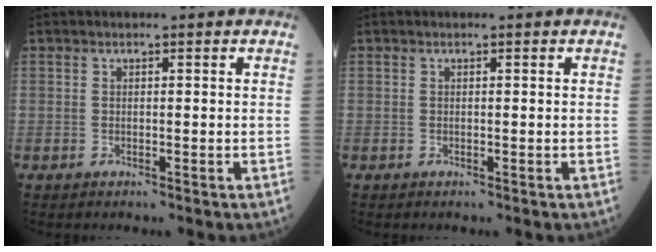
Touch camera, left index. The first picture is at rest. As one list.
[{"total": 0.0}]